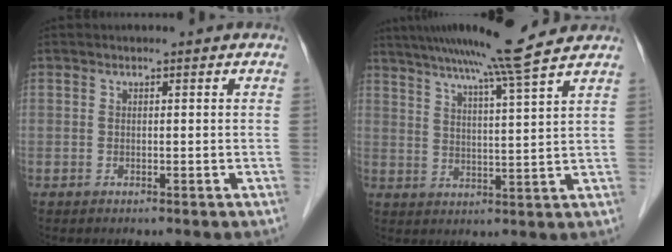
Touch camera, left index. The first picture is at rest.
{"total": 13.7, "force": [11.5, -1.7, 7.2], "torque": [-0.123, 0.006, 0.164]}